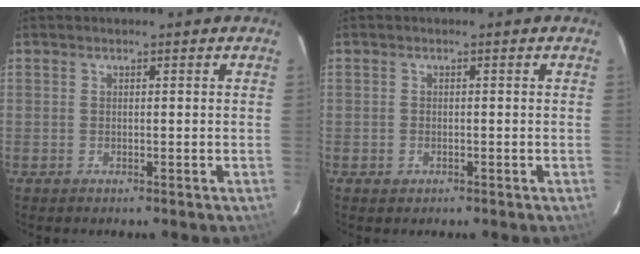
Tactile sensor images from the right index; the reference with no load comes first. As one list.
[{"total": 1.3, "force": [-0.6, 1.0, 0.3], "torque": [-0.005, 0.001, -0.007]}]